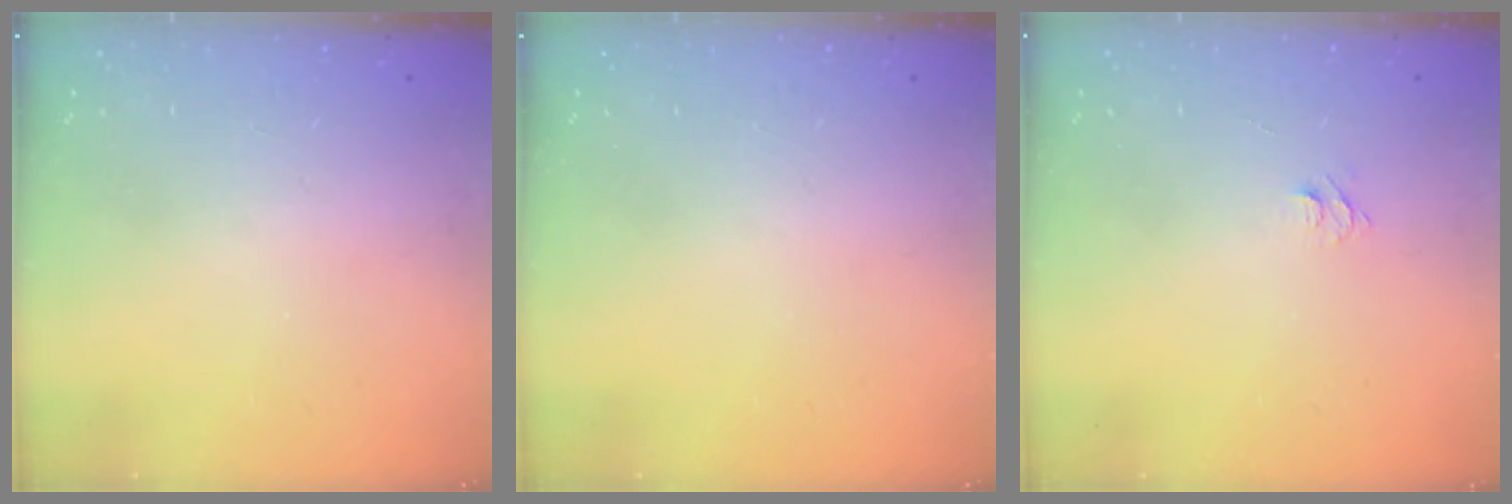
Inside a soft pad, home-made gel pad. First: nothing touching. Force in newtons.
{"total": 0.0}
{"total": 4.2, "press": 4.2, "slide": 0.5}